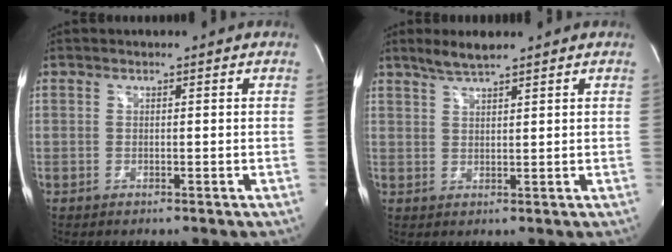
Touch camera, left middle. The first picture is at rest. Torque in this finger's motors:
{"motor_torque": [0.14, -0.03, -0.03, 0.02]}